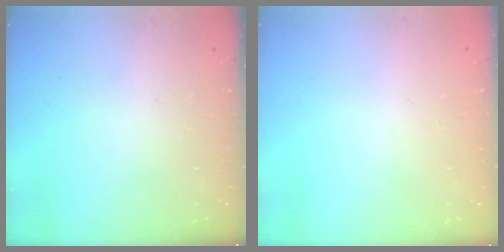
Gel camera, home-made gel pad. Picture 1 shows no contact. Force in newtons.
{"total": 0.0}